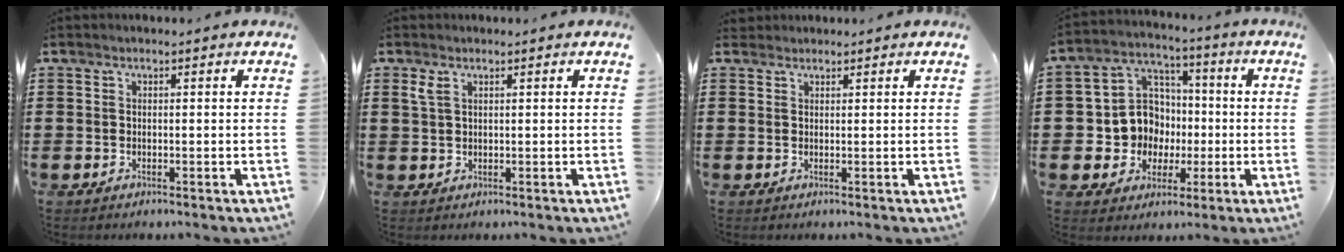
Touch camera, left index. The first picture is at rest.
{"total": 1.8, "force": [0.9, 0.8, 1.3], "torque": [-0.031, 0.003, 0.016]}
{"total": 1.1, "force": [1.0, 0.5, 0.0], "torque": [-0.004, 0.003, 0.021]}
{"total": 9.5, "force": [0.0, 9.1, 2.8], "torque": [-0.102, 0.002, 0.009]}